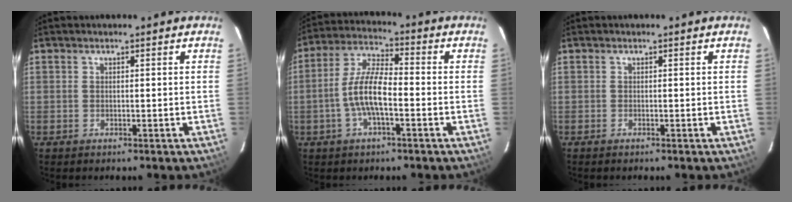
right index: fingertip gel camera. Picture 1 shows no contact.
{"total": 9.2, "force": [-2.7, 2.8, 8.3], "torque": [-0.174, 0.007, -0.052]}
{"total": 0.0}